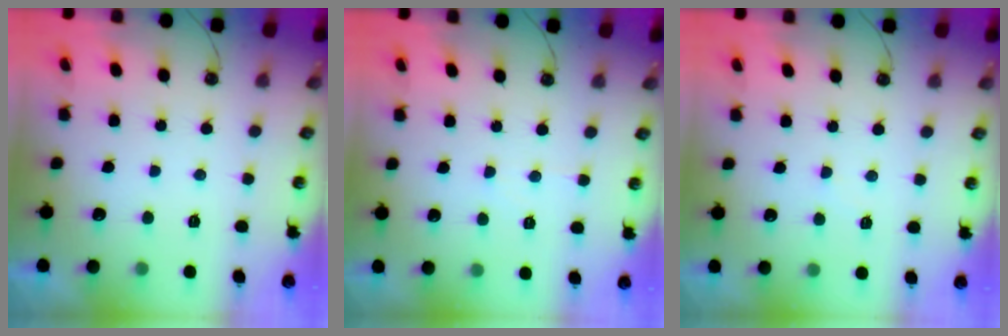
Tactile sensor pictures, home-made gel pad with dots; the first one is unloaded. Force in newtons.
{"total": 3.0, "press": 3.0, "slide": 0.6}
{"total": 2.3, "press": 2.2, "slide": 0.4}